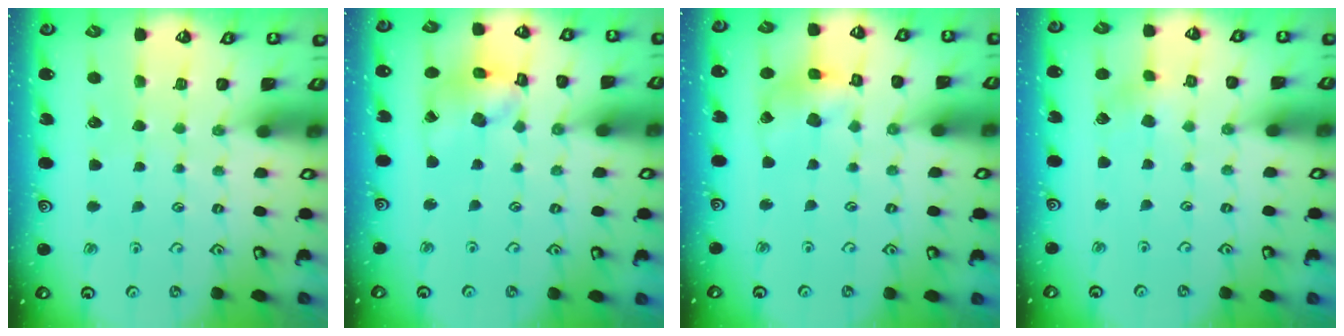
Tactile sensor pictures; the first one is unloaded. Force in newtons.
{"total": 11.4, "press": 11.3, "slide": 1.4}
{"total": 7.8, "press": 7.7, "slide": 0.9}
{"total": 2.7, "press": 2.7, "slide": 0.7}